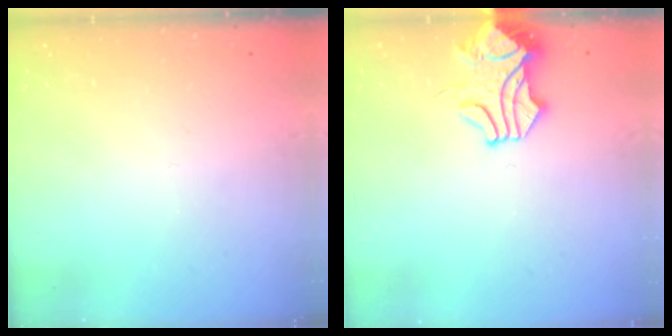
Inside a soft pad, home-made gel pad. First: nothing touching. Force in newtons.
{"total": 2.4, "press": 2.3, "slide": 0.6}